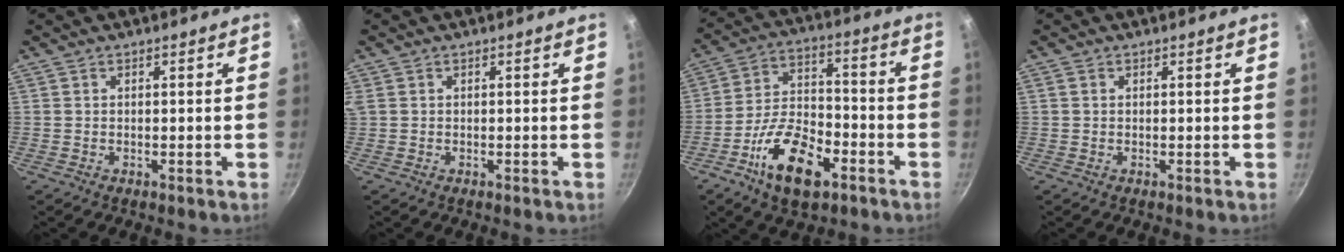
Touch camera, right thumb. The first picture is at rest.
{"total": 1.4, "force": [0.6, 1.0, 0.8], "torque": [-0.016, 0.004, 0.013]}
{"total": 15.1, "force": [-7.5, 7.5, 10.8], "torque": [-0.180, 0.042, -0.141]}
{"total": 0.7, "force": [0.2, 0.6, 0.3], "torque": [-0.006, 0.003, 0.002]}